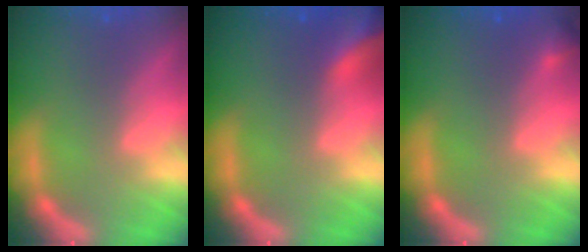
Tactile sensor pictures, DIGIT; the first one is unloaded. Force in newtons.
{"total": 9.4}
{"total": 0.9}